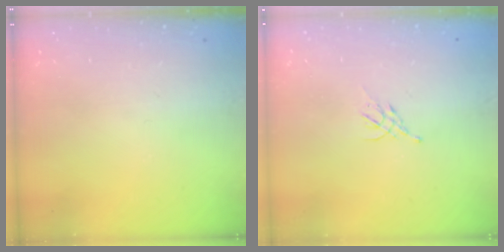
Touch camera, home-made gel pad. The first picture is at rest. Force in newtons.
{"total": 1.9, "press": 1.8, "slide": 0.5}